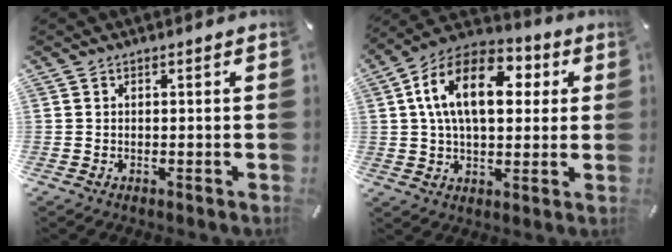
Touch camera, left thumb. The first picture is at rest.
{"total": 17.0, "force": [4.4, 10.4, 12.6], "torque": [-0.233, -0.001, 0.071]}